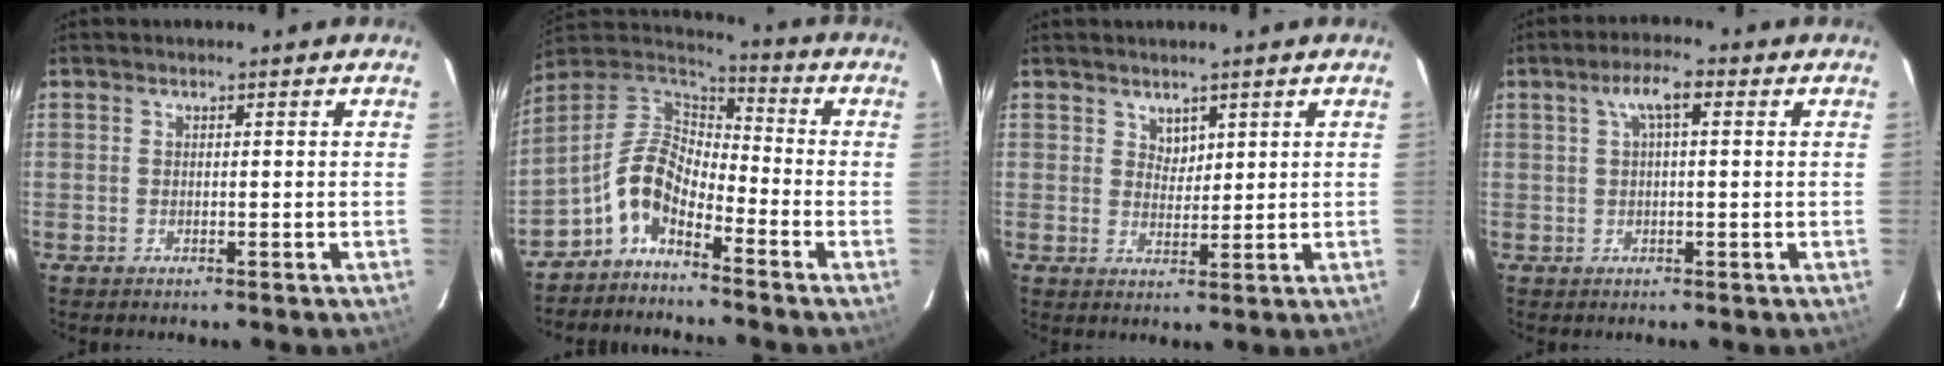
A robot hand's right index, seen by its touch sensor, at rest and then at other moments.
{"total": 9.0, "force": [-5.2, 4.2, 6.0], "torque": [-0.127, 0.026, -0.117]}
{"total": 2.5, "force": [1.8, 1.7, 0.6], "torque": [-0.004, 0.001, 0.034]}
{"total": 4.5, "force": [1.4, 1.2, 4.1], "torque": [-0.078, 0.014, 0.026]}